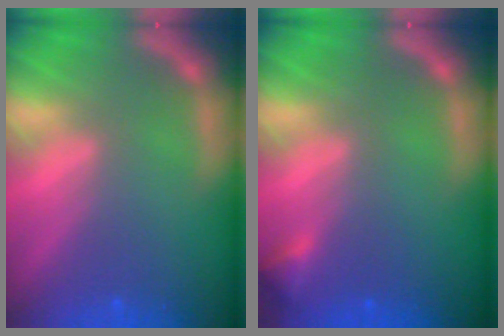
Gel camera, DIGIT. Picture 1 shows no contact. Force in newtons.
{"total": 1.4}